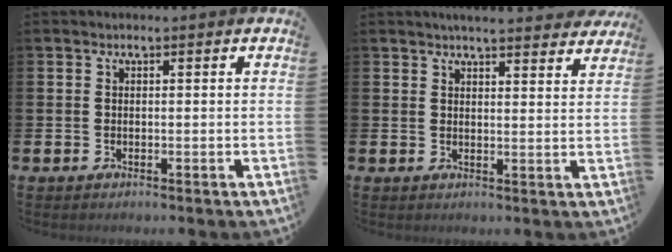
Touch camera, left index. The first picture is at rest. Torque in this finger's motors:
{"motor_torque": [0.18, -0.56, 0.63, 0.15]}